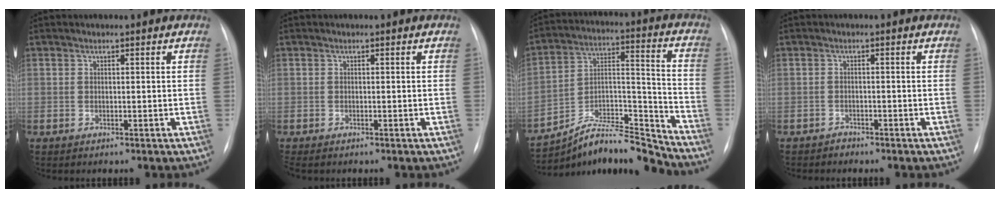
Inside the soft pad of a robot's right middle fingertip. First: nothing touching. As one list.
[{"total": 1.0, "force": [-0.8, 0.4, 0.4], "torque": [-0.005, -0.001, -0.010]}, {"total": 14.3, "force": [-13.9, 0.0, 3.4], "torque": [-0.048, 0.053, -0.246]}, {"total": 1.1, "force": [-1.0, 0.5, -0.3], "torque": [0.003, 0.001, -0.020]}]